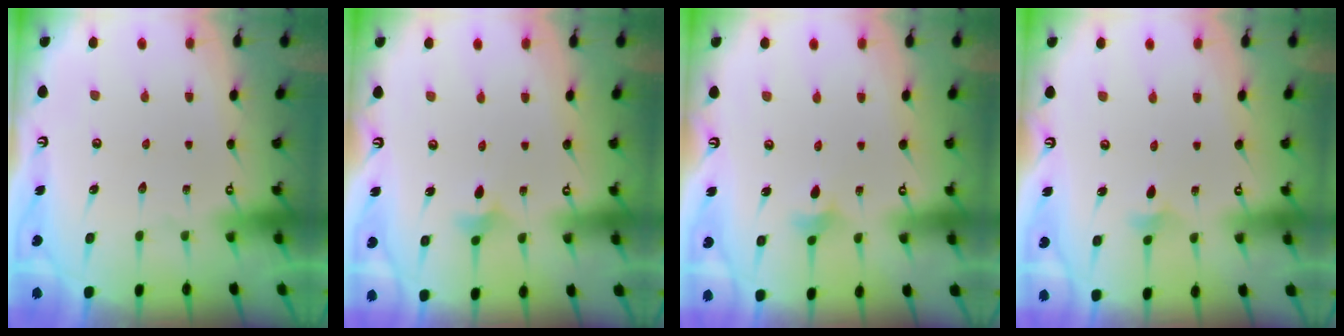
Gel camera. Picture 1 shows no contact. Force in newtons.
{"total": 3.7, "press": 3.5, "slide": 1.0}
{"total": 3.7, "press": 3.7, "slide": 0.7}
{"total": 3.0, "press": 2.9, "slide": 0.7}